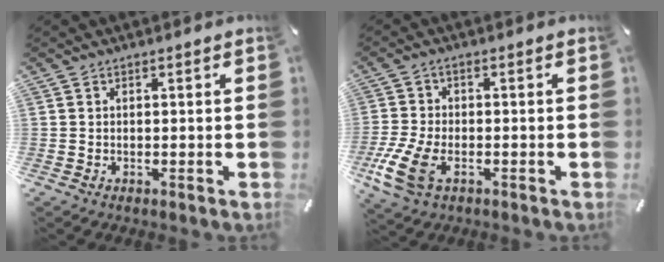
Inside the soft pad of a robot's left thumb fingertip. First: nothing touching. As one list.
[{"total": 9.2, "force": [-3.2, 5.1, 6.9], "torque": [-0.161, -0.007, -0.056]}]